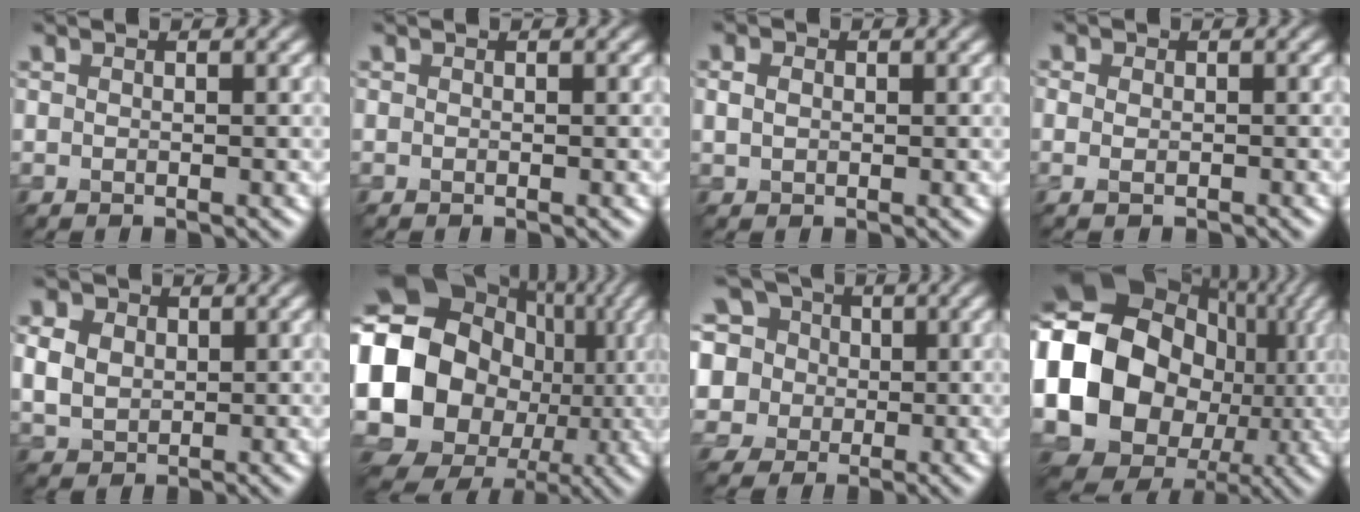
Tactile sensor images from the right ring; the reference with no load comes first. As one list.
[{"total": 0.0}, {"total": 1.4, "force": [0.2, 1.1, 0.9], "torque": [-0.021, 0.002, 0.001]}, {"total": 1.5, "force": [0.1, 1.0, 1.0], "torque": [-0.018, 0.004, -0.001]}, {"total": 6.5, "force": [1.9, 5.2, 3.5], "torque": [-0.092, 0.022, 0.019]}, {"total": 20.0, "force": [-1.0, 17.7, 9.1], "torque": [-0.185, 0.000, -0.049]}, {"total": 11.8, "force": [3.6, 9.9, 5.5], "torque": [-0.140, 0.043, 0.035]}, {"total": 23.2, "force": [-0.2, 20.2, 11.2], "torque": [-0.232, -0.014, -0.041]}]